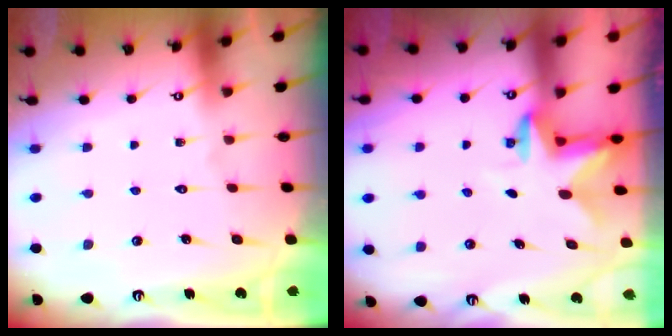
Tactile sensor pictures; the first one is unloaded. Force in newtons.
{"total": 2.6, "press": 2.6, "slide": 0.6}